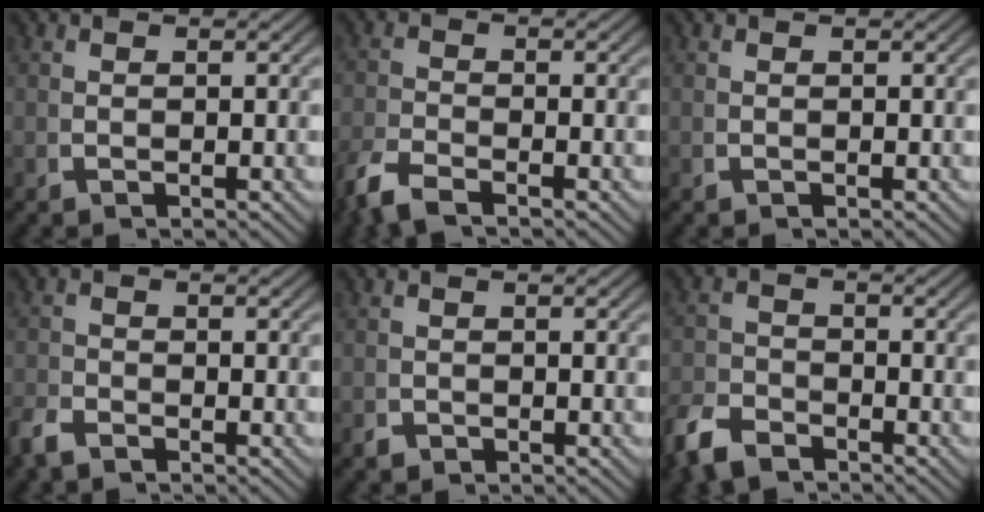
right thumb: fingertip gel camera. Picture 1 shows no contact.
{"total": 2.7, "force": [-2.3, 0.8, 1.1], "torque": [-0.027, -0.007, -0.044]}
{"total": 0.0}
{"total": 1.5, "force": [-1.4, 0.2, 0.2], "torque": [0.004, 0.000, -0.032]}
{"total": 0.8, "force": [-0.8, 0.0, -0.2], "torque": [0.007, -0.005, -0.014]}
{"total": 3.4, "force": [-3.1, 1.1, 0.7], "torque": [-0.007, -0.008, -0.055]}